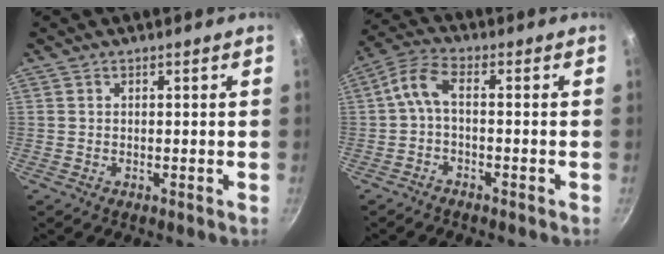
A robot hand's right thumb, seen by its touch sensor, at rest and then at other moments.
{"total": 4.9, "force": [-1.4, 1.9, 4.3], "torque": [-0.113, 0.027, -0.036]}